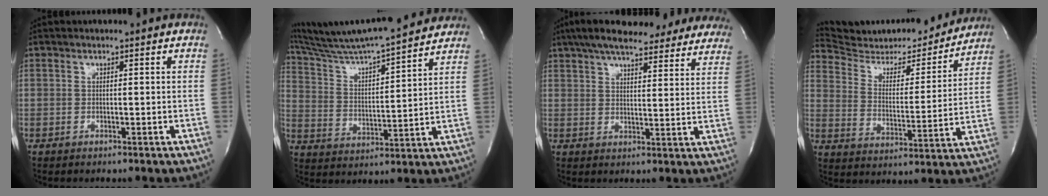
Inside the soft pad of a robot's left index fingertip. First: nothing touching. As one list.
[{"total": 23.1, "force": [20.9, 1.5, 9.6], "torque": [-0.169, 0.012, 0.316]}, {"total": 25.3, "force": [21.1, 6.5, 12.3], "torque": [-0.199, 0.026, 0.260]}, {"total": 20.0, "force": [19.0, 3.5, 5.2], "torque": [-0.077, -0.019, 0.277]}]